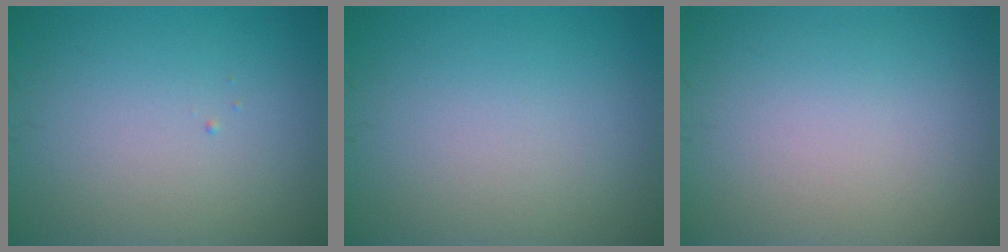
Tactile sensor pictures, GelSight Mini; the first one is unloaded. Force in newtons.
{"total": 0.0}
{"total": 0.0}